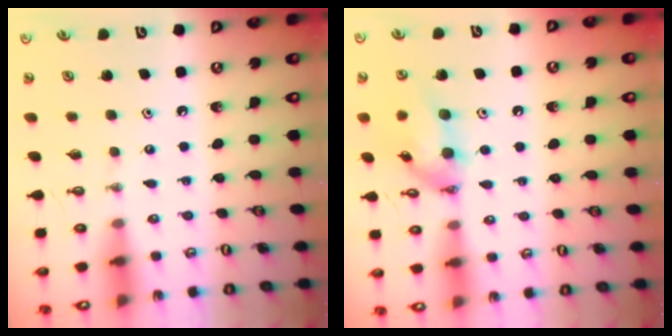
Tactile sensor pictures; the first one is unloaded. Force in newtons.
{"total": 13.9, "press": 13.9, "slide": 0.8}